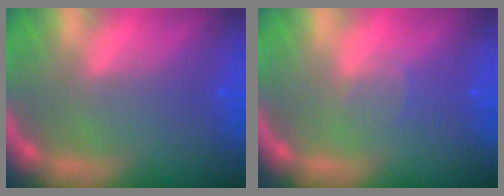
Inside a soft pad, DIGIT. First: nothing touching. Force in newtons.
{"total": 1.0}